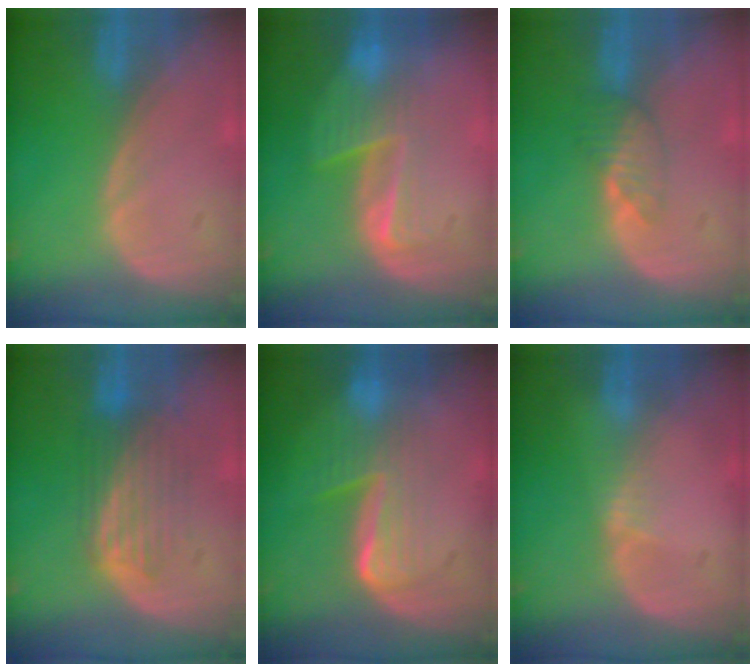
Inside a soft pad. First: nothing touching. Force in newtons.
{"total": 6.5, "press": 5.5, "slide": 3.5}
{"total": 3.6, "press": 3.2, "slide": 1.6}
{"total": 5.4, "press": 5.4, "slide": 0.4}
{"total": 6.6, "press": 5.9, "slide": 3.0}
{"total": 1.3, "press": 1.1, "slide": 0.8}